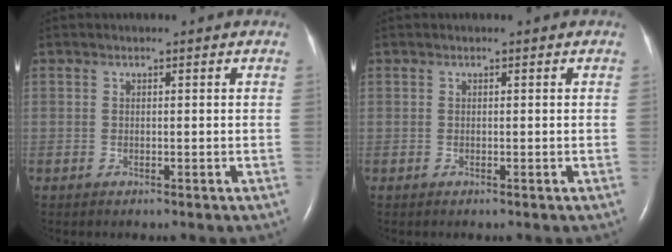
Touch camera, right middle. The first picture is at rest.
{"total": 0.0}